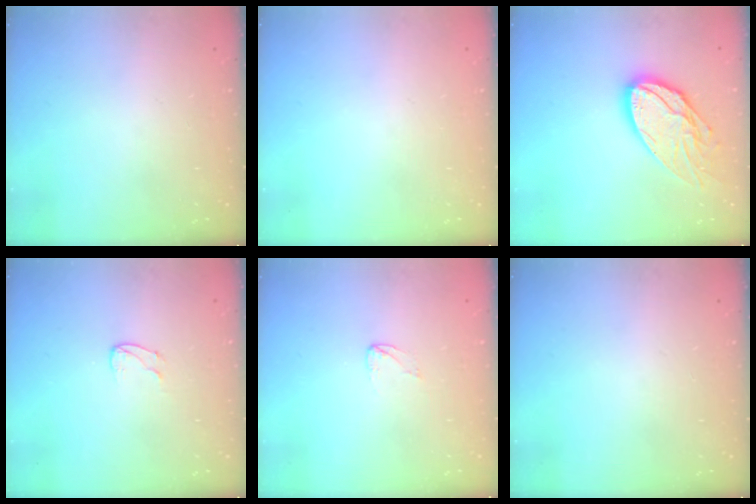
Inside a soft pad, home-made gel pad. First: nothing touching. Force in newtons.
{"total": 0.0}
{"total": 16.0, "press": 16.0, "slide": 1.6}
{"total": 4.4, "press": 4.3, "slide": 0.5}
{"total": 2.7, "press": 2.7, "slide": 0.2}
{"total": 0.0}